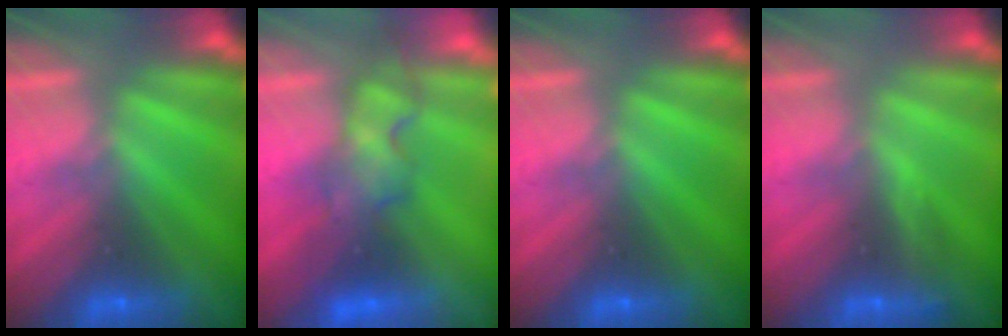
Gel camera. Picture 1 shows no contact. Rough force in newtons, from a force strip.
{"total": 3.7}
{"total": 0.0}
{"total": 3.0}